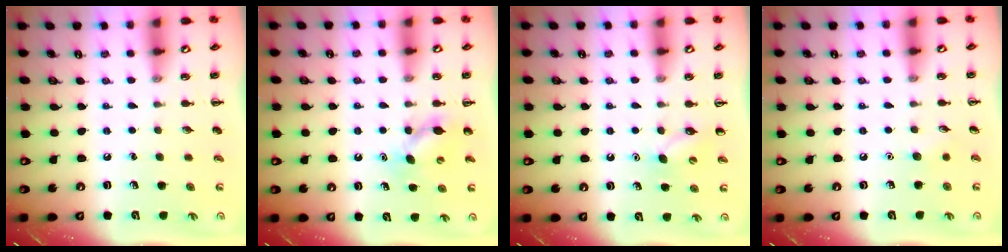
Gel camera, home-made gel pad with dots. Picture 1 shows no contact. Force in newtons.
{"total": 7.7, "press": 7.6, "slide": 1.4}
{"total": 6.1, "press": 5.8, "slide": 1.8}
{"total": 4.1, "press": 3.9, "slide": 1.3}